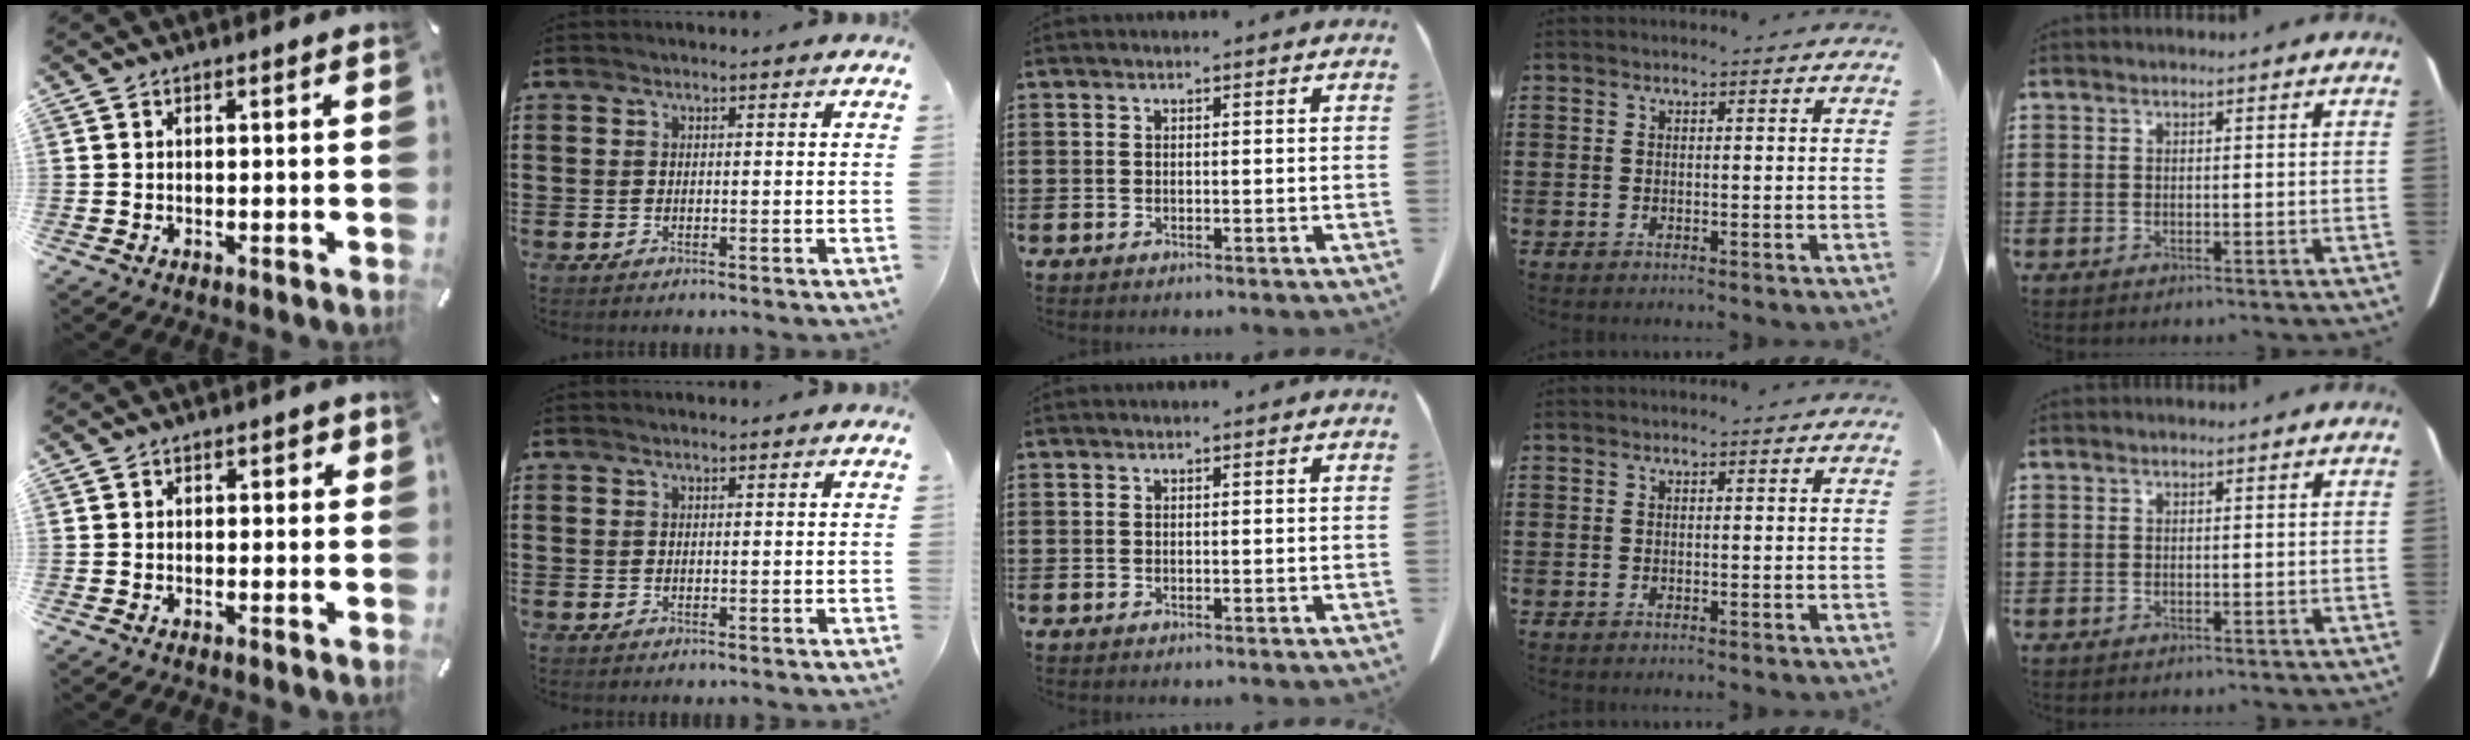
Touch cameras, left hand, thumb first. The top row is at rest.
{"thumb": {"total": 1.2, "force": [-0.4, 1.0, 0.6], "torque": [-0.012, 0.006, -0.009]}}